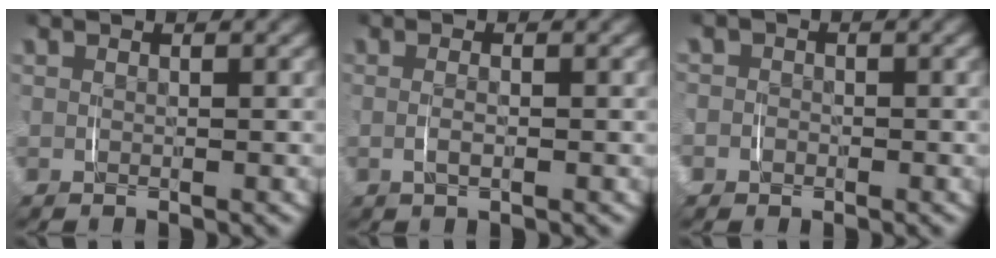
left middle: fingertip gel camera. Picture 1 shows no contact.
{"total": 1.2, "force": [-0.3, 0.4, 1.1], "torque": [-0.022, -0.005, -0.002]}
{"total": 3.0, "force": [-0.8, 2.9, 0.3], "torque": [-0.017, -0.003, -0.026]}